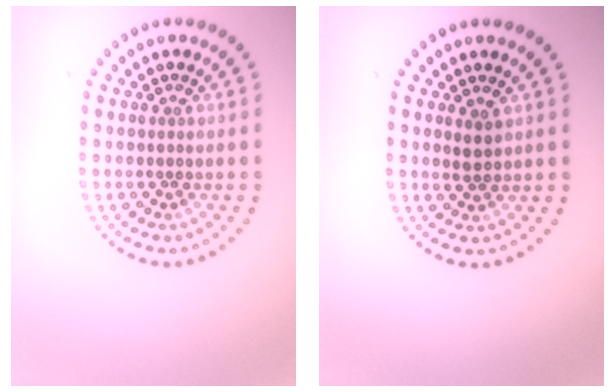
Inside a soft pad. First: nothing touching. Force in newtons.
{"total": 1.3, "press": 1.1, "slide": 0.7}